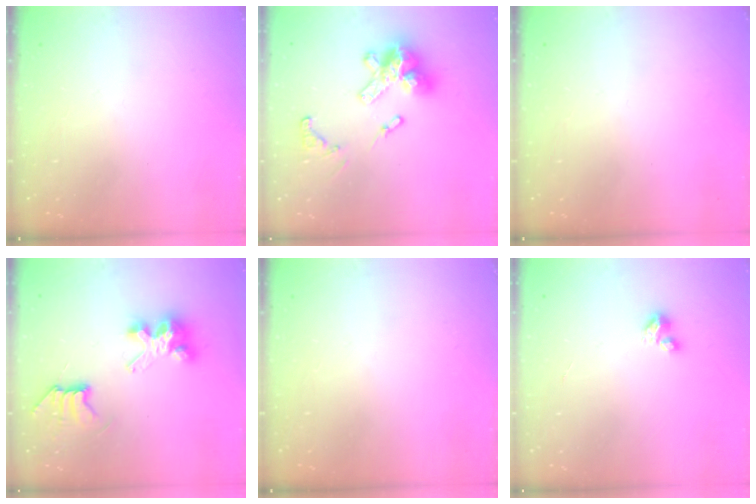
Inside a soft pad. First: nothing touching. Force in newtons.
{"total": 17.2, "press": 17.1, "slide": 1.6}
{"total": 0.0}
{"total": 7.7, "press": 7.7, "slide": 0.1}
{"total": 0.0}
{"total": 2.8, "press": 2.8, "slide": 0.3}